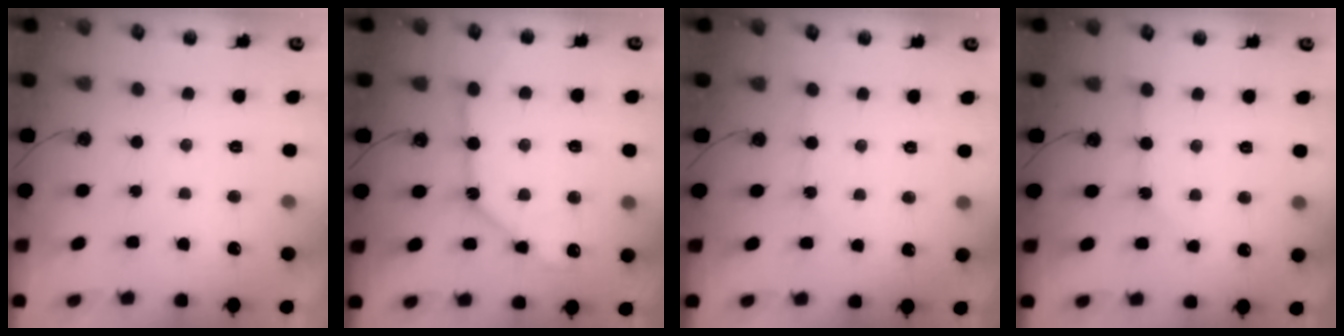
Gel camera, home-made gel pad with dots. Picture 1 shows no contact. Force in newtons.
{"total": 11.5, "press": 11.5, "slide": 1.0}
{"total": 2.8, "press": 2.8, "slide": 0.4}
{"total": 2.1, "press": 2.1, "slide": 0.4}